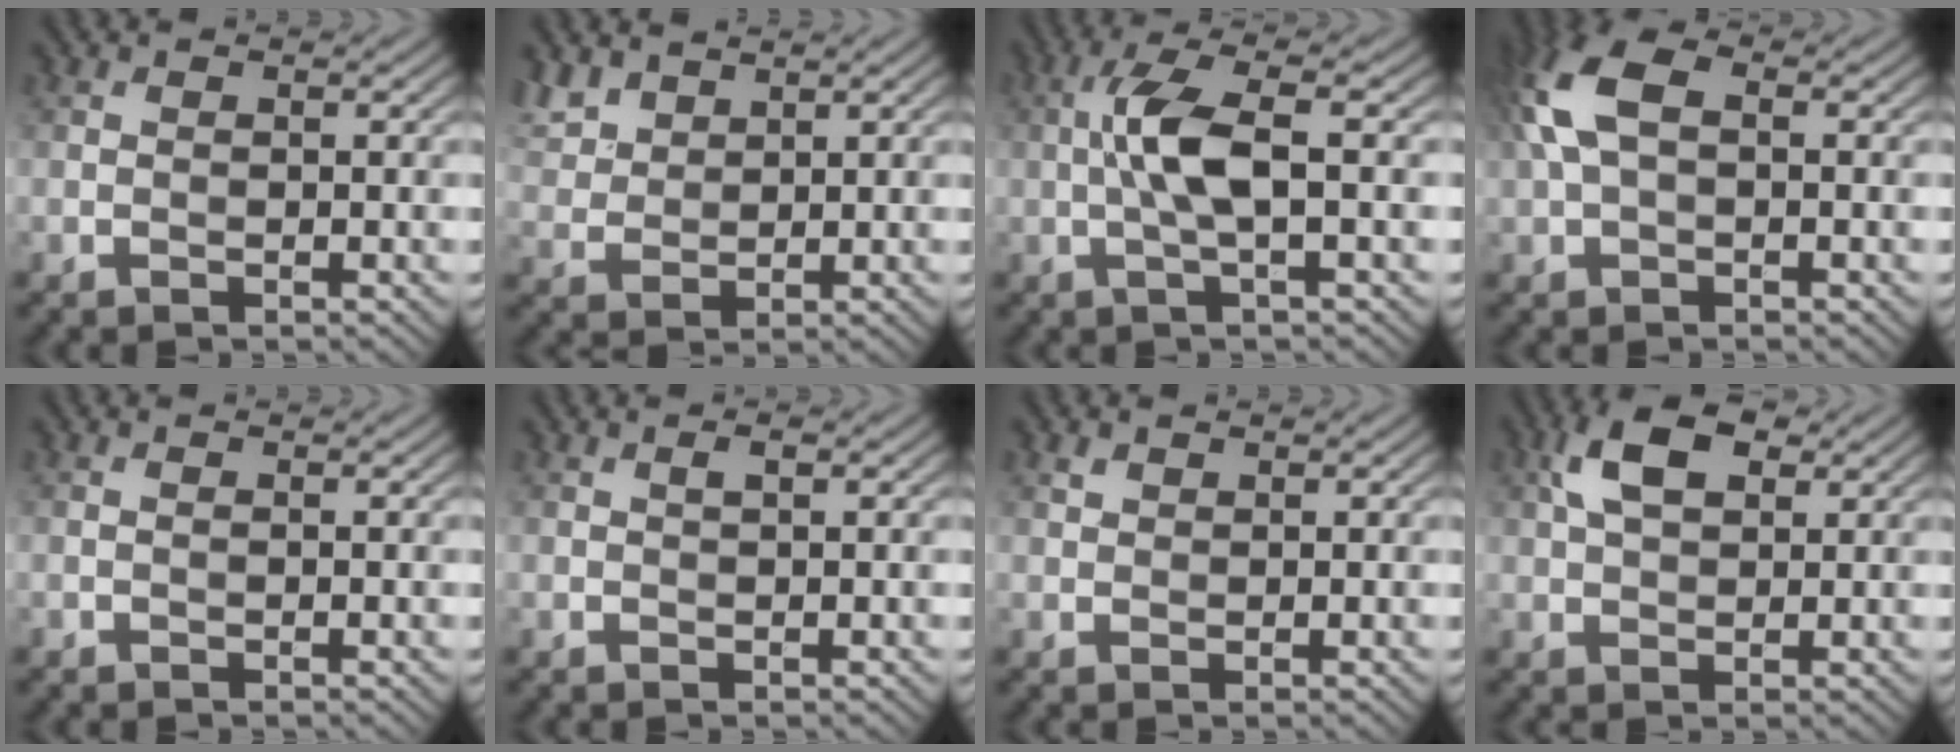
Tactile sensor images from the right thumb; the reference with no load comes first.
{"total": 4.5, "force": [3.3, 2.3, 2.0], "torque": [-0.061, 0.005, 0.076]}
{"total": 5.9, "force": [-0.1, 1.3, 5.8], "torque": [-0.120, 0.014, -0.010]}
{"total": 7.5, "force": [1.5, 4.0, 6.2], "torque": [-0.159, 0.020, 0.019]}
{"total": 0.0}
{"total": 0.8, "force": [0.2, 0.1, 0.7], "torque": [-0.013, 0.003, 0.004]}
{"total": 0.8, "force": [0.6, 0.5, 0.3], "torque": [-0.006, 0.000, 0.011]}
{"total": 6.3, "force": [2.4, 3.5, 4.8], "torque": [-0.102, 0.010, 0.038]}